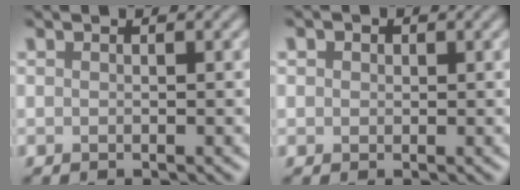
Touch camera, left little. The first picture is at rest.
{"total": 1.6, "force": [0.7, 1.3, 0.6], "torque": [-0.001, 0.012, -0.005]}